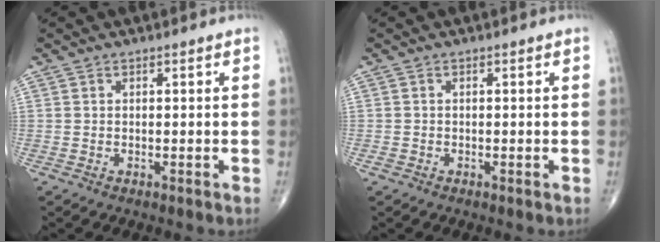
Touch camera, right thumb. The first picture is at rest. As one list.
[{"total": 0.7, "force": [-0.4, 0.4, 0.3], "torque": [-0.006, -0.002, -0.008]}]